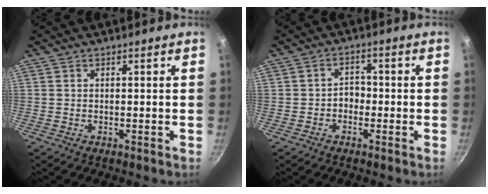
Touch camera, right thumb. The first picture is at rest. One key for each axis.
{"total": 3.0, "fx": -1.1, "fy": 2.3, "fz": 1.6, "tx": 0.000, "ty": 0.017, "tz": -0.021}